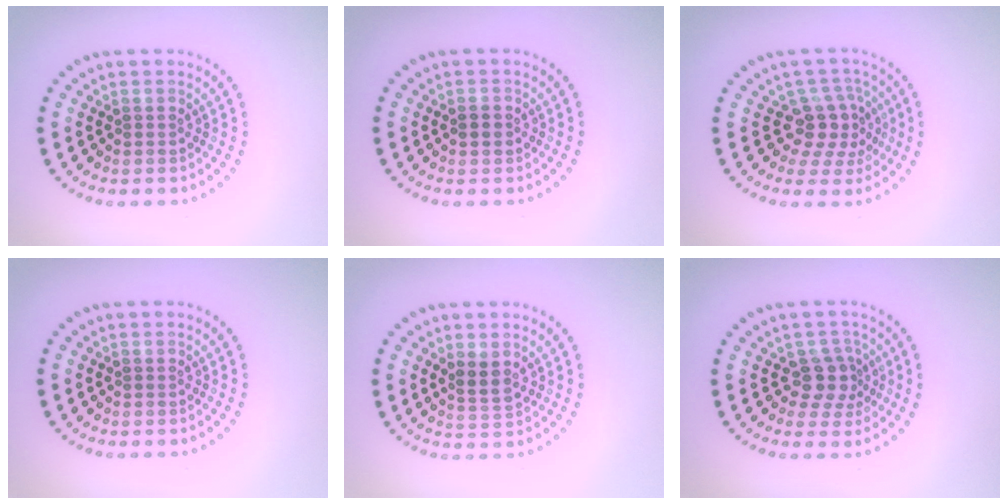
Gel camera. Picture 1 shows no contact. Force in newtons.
{"total": 1.3, "press": 1.3, "slide": 0.0}
{"total": 3.5, "press": 3.0, "slide": 1.8}
{"total": 0.0}
{"total": 1.9, "press": 1.5, "slide": 1.1}
{"total": 2.7, "press": 2.1, "slide": 1.7}